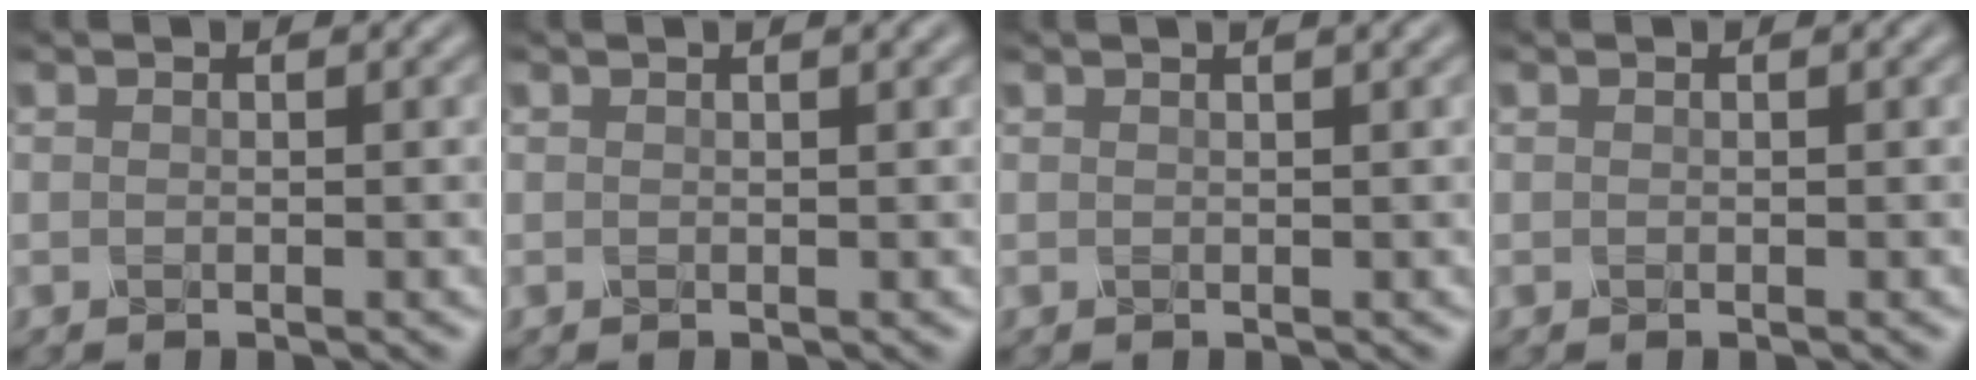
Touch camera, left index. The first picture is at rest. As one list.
[{"total": 1.1, "force": [0.7, 0.3, 0.8], "torque": [-0.011, -0.001, 0.006]}, {"total": 1.6, "force": [1.1, 0.5, 1.1], "torque": [-0.010, 0.003, 0.004]}, {"total": 0.0}]